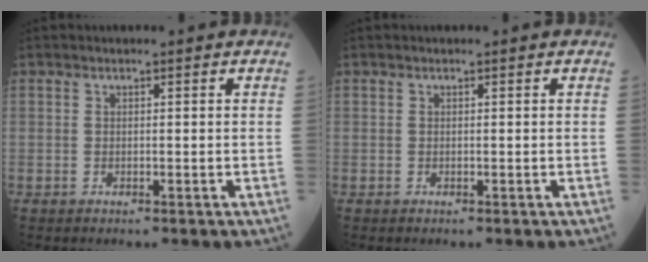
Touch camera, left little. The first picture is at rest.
{"total": 0.0}